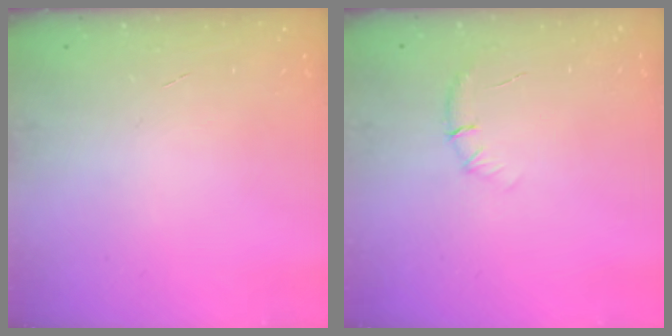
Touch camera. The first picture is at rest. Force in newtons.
{"total": 5.4, "press": 5.1, "slide": 1.6}